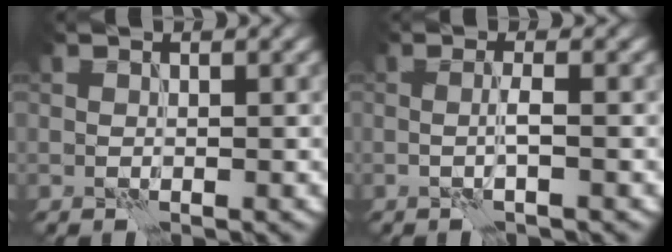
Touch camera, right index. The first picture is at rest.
{"total": 1.3, "force": [-0.4, -0.1, 1.2], "torque": [-0.024, 0.004, -0.010]}